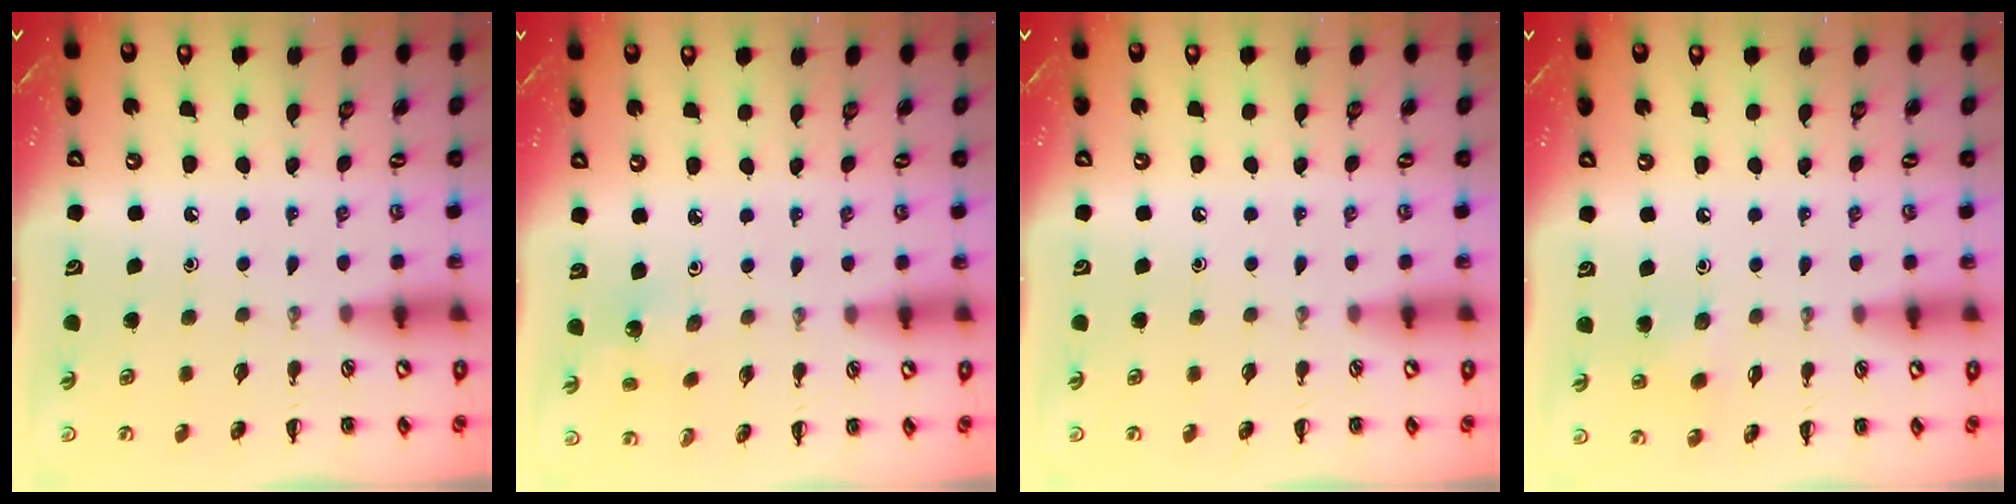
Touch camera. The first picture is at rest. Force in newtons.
{"total": 1.4, "press": 1.2, "slide": 0.6}
{"total": 0.0}
{"total": 4.1, "press": 3.9, "slide": 1.2}